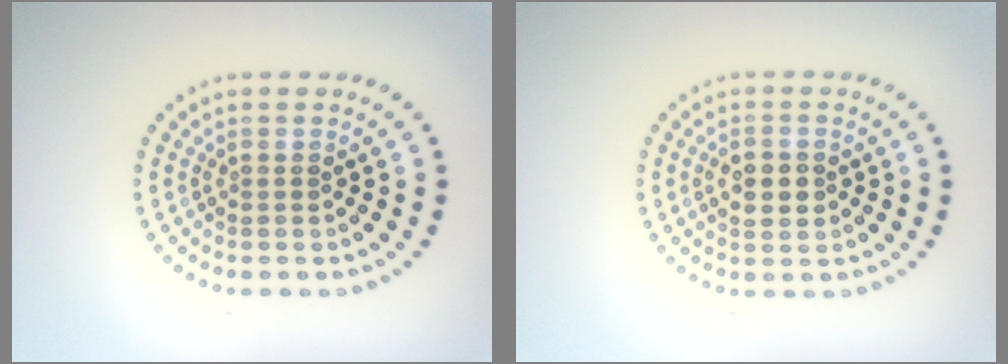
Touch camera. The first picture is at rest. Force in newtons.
{"total": 2.7, "press": 2.7, "slide": 0.2}